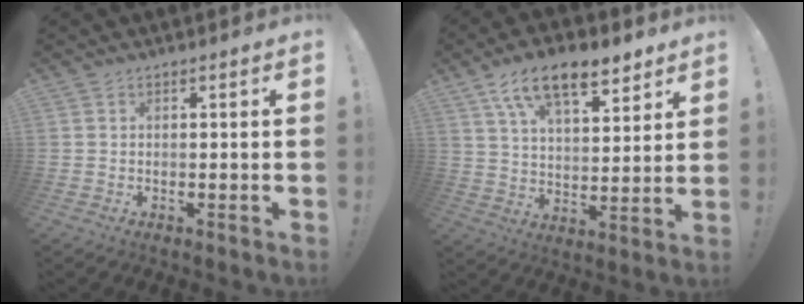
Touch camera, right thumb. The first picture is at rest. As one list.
[{"total": 14.5, "force": [9.5, 6.2, 9.1], "torque": [-0.151, -0.048, 0.167]}]